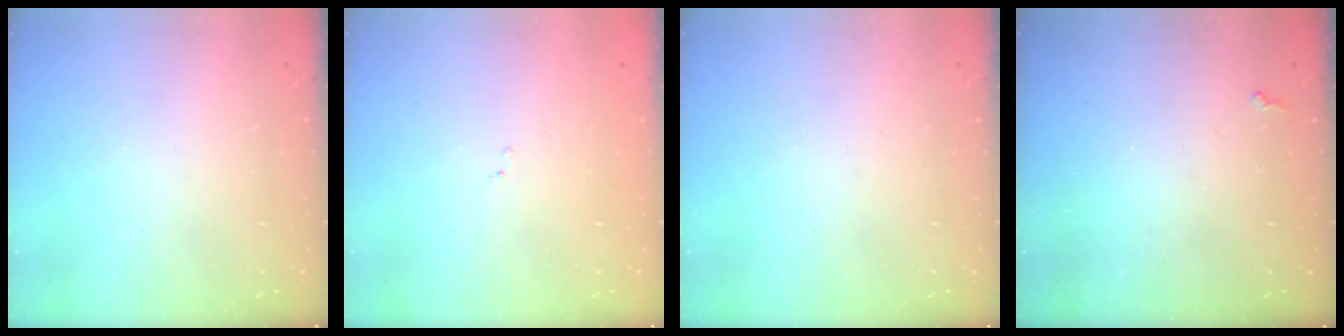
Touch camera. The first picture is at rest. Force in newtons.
{"total": 7.0, "press": 7.0, "slide": 0.8}
{"total": 0.0}
{"total": 2.3, "press": 2.3, "slide": 0.5}